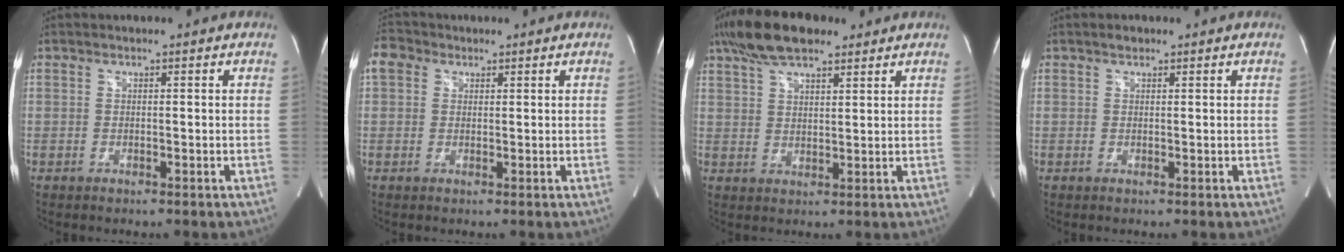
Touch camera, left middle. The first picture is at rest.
{"total": 3.8, "force": [1.8, 3.0, 1.5], "torque": [-0.041, 0.023, 0.035]}
{"total": 10.4, "force": [7.7, 3.5, 6.1], "torque": [-0.121, 0.025, 0.137]}
{"total": 0.9, "force": [0.7, 0.4, 0.3], "torque": [-0.010, 0.003, 0.010]}